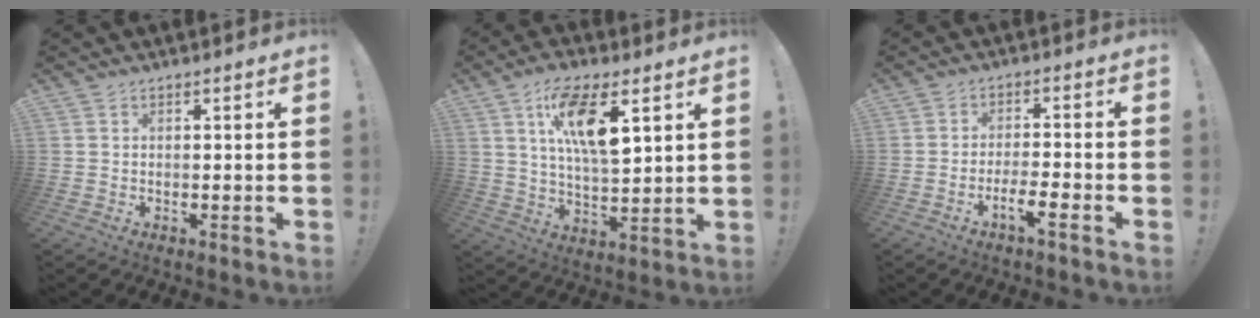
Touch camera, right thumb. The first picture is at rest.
{"total": 14.3, "force": [6.2, 5.4, 11.7], "torque": [-0.197, -0.012, 0.104]}
{"total": 6.2, "force": [-3.7, 0.8, 4.9], "torque": [-0.084, 0.010, -0.065]}